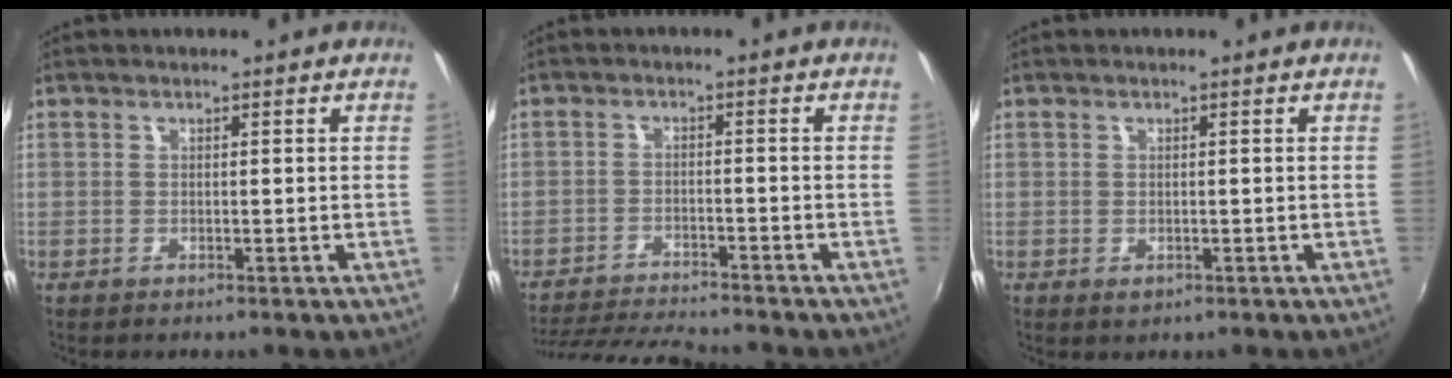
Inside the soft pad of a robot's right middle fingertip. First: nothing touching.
{"total": 10.5, "force": [-9.9, 0.5, 3.5], "torque": [-0.090, -0.011, -0.167]}
{"total": 0.8, "force": [-0.2, 0.7, 0.5], "torque": [-0.005, -0.002, -0.003]}